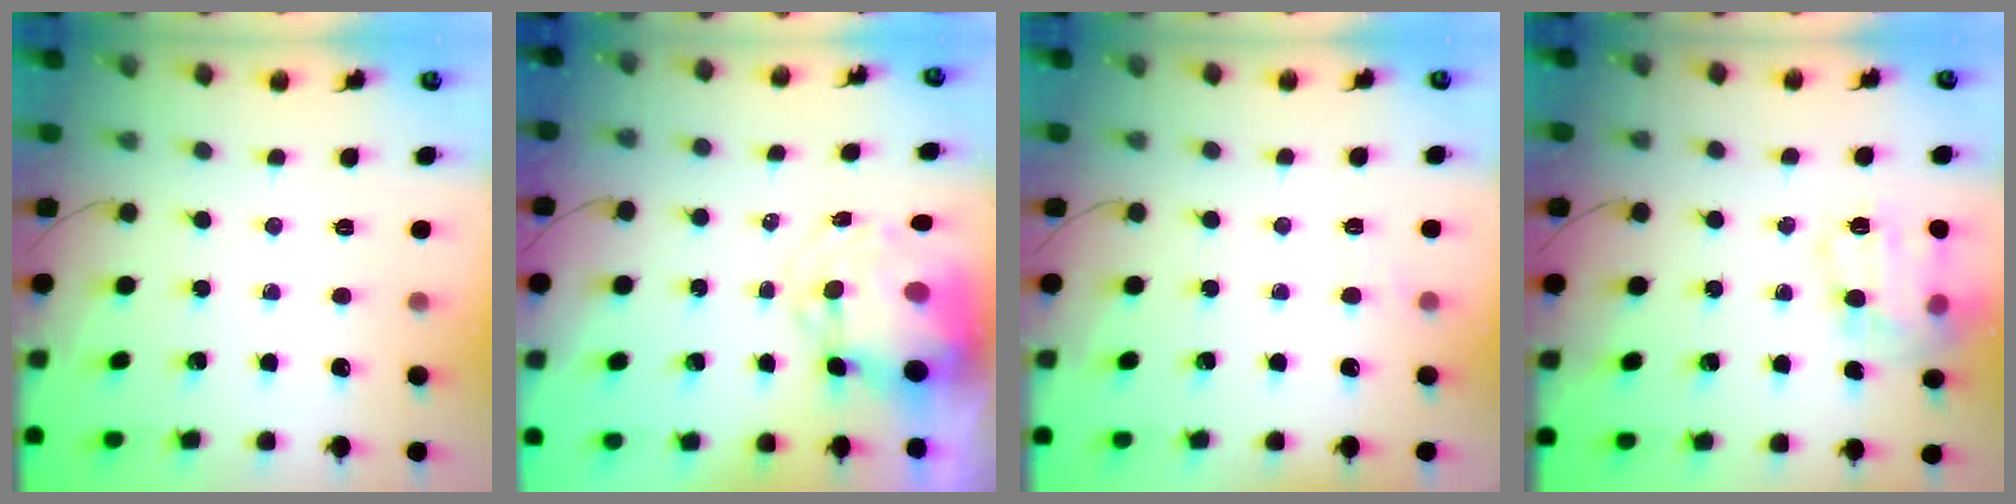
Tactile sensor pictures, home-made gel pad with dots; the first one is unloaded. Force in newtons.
{"total": 10.6, "press": 10.3, "slide": 2.6}
{"total": 4.1, "press": 3.9, "slide": 1.2}
{"total": 15.0, "press": 15.0, "slide": 0.8}